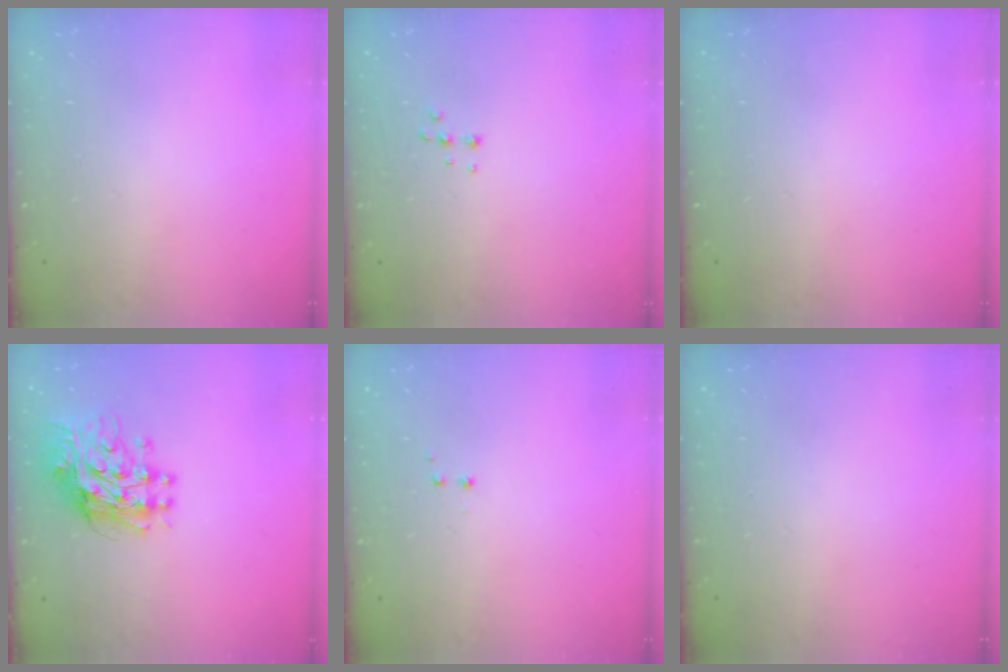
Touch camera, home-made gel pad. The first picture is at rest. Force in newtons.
{"total": 4.5, "press": 4.4, "slide": 0.7}
{"total": 0.0}
{"total": 12.2, "press": 12.2, "slide": 1.0}
{"total": 1.2, "press": 1.0, "slide": 0.6}
{"total": 0.0}